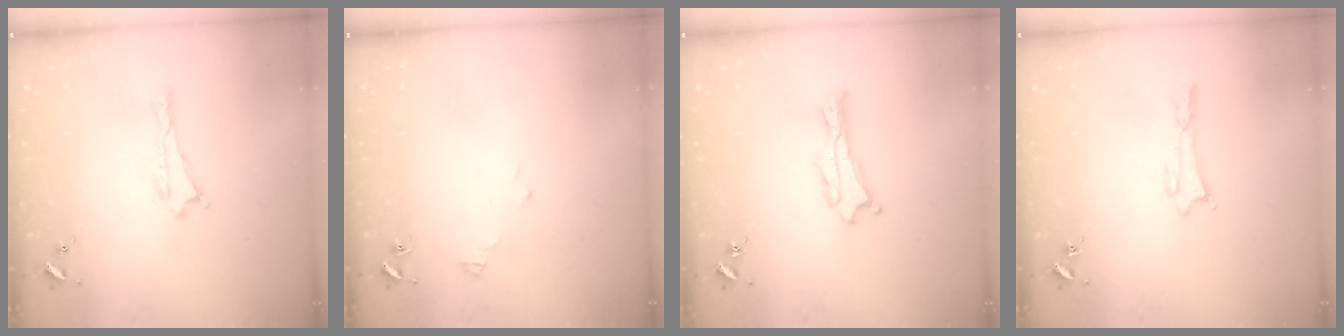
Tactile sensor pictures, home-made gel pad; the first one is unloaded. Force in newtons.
{"total": 2.9, "press": 2.9, "slide": 0.3}
{"total": 1.2, "press": 1.2, "slide": 0.2}
{"total": 0.7, "press": 0.7, "slide": 0.1}